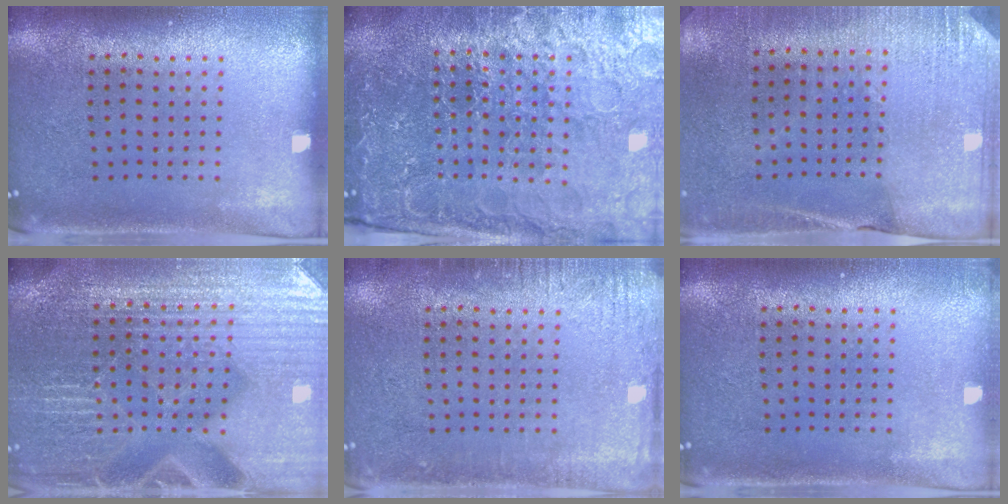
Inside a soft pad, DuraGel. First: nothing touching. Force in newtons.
{"total": 5.2, "press": 4.8, "slide": 2.1}
{"total": 2.6, "press": 2.5, "slide": 0.8}
{"total": 4.7, "press": 4.5, "slide": 1.4}
{"total": 2.3, "press": 2.2, "slide": 0.3}
{"total": 0.8, "press": 0.7, "slide": 0.4}